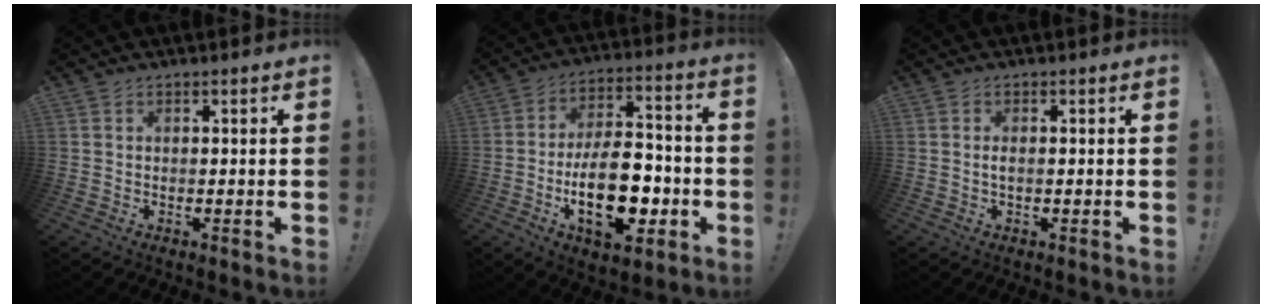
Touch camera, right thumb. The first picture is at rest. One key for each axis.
{"total": 22.1, "fx": -6.3, "fy": 11.5, "fz": 17.8, "tx": -0.310, "ty": 0.034, "tz": -0.094}
{"total": 1.3, "fx": -0.3, "fy": 0.3, "fz": 1.2, "tx": -0.019, "ty": 0.001, "tz": -0.006}